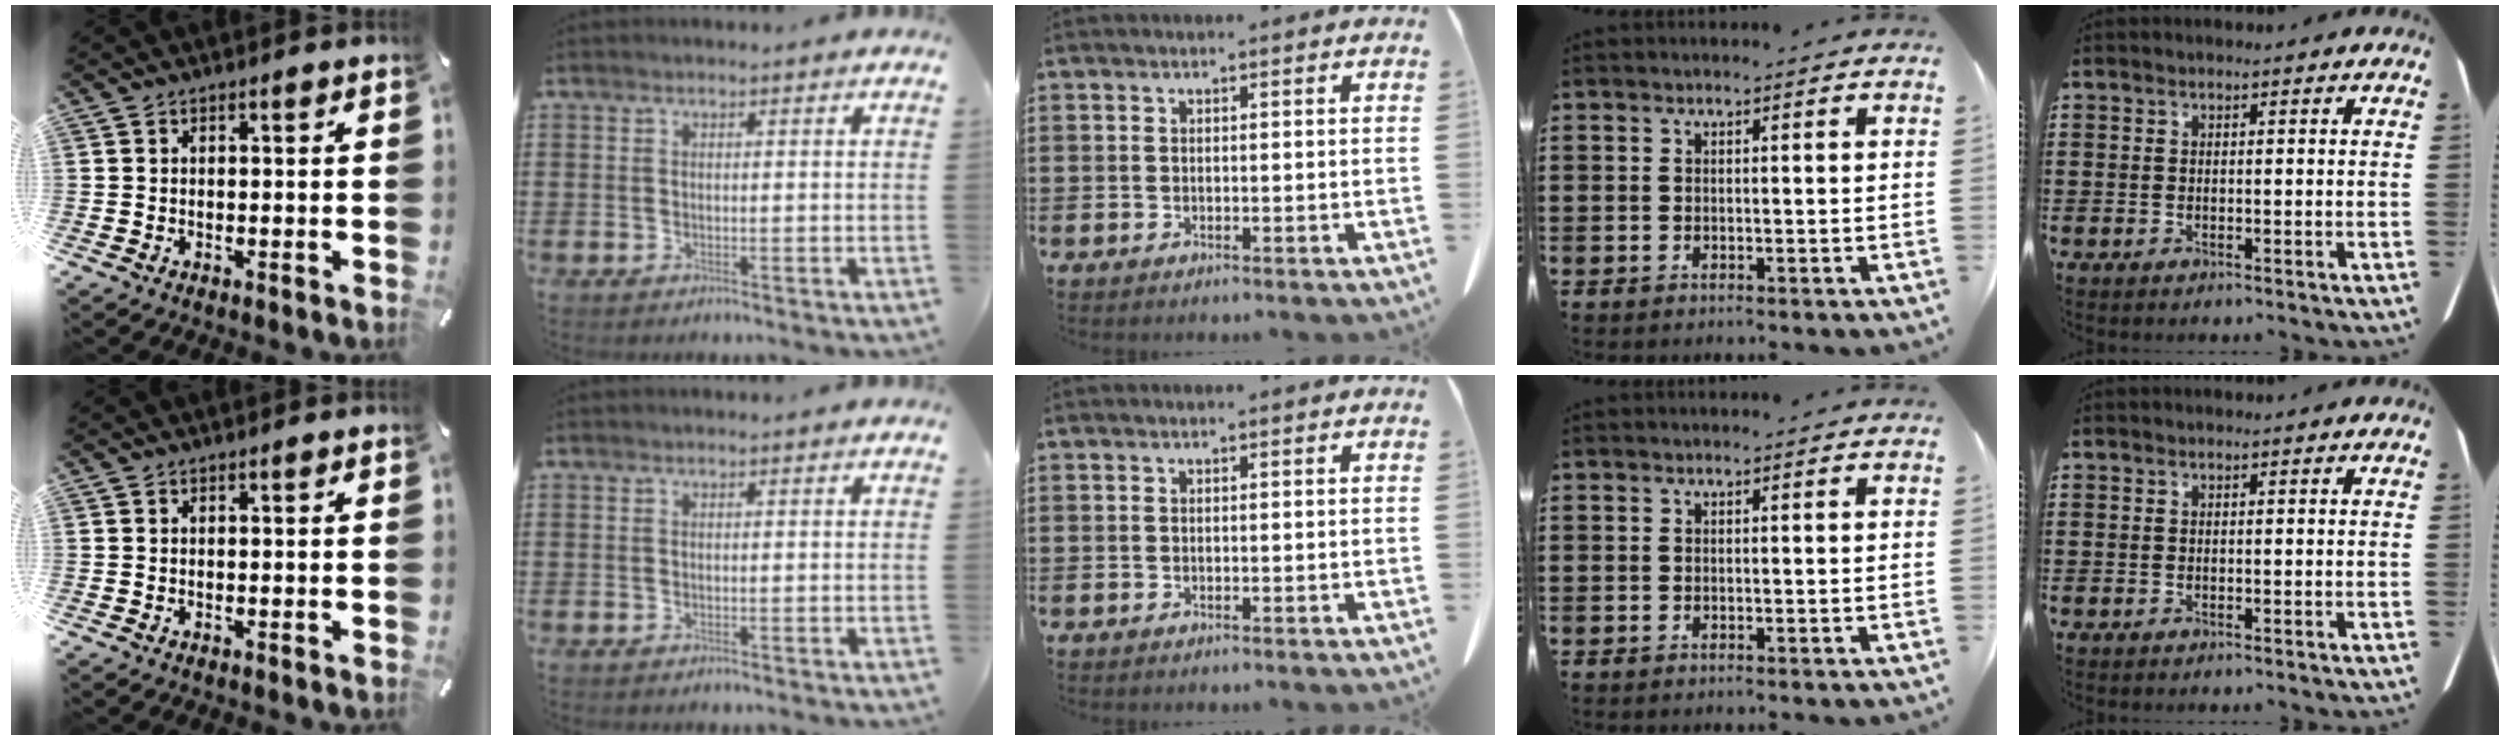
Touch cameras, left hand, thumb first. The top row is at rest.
{}